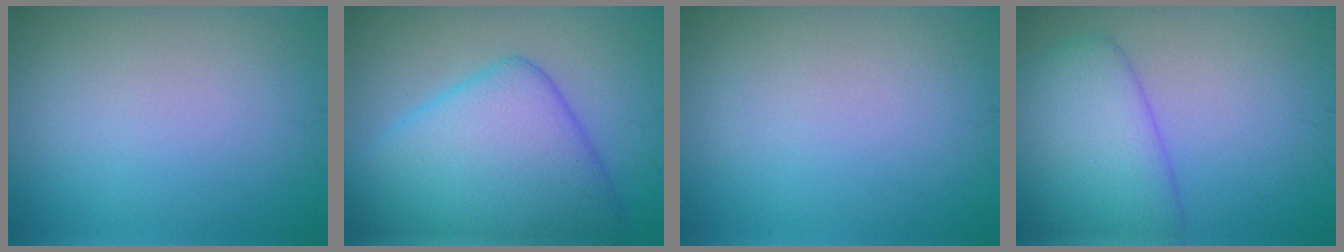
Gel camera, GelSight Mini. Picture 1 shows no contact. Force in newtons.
{"total": 9.8, "press": 9.8, "slide": 0.4}
{"total": 0.0}
{"total": 6.3, "press": 6.3, "slide": 0.2}